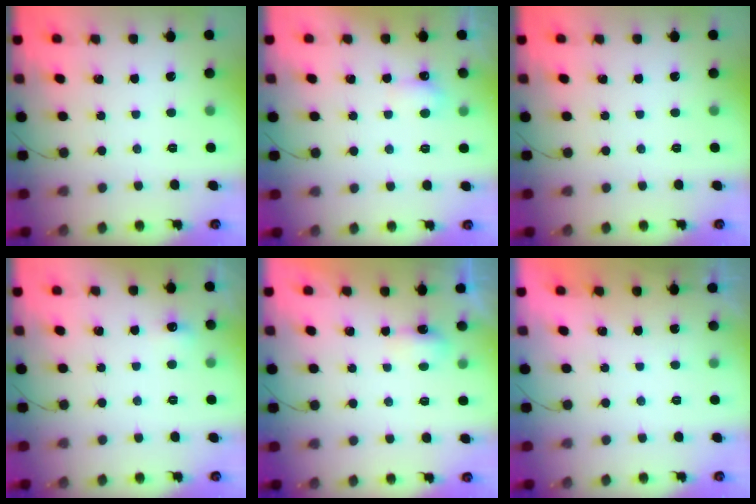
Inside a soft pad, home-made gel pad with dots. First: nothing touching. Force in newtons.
{"total": 3.7, "press": 3.6, "slide": 1.1}
{"total": 0.0}
{"total": 12.3, "press": 4.6, "slide": 11.4}
{"total": 11.2, "press": 4.2, "slide": 10.3}
{"total": 0.0}